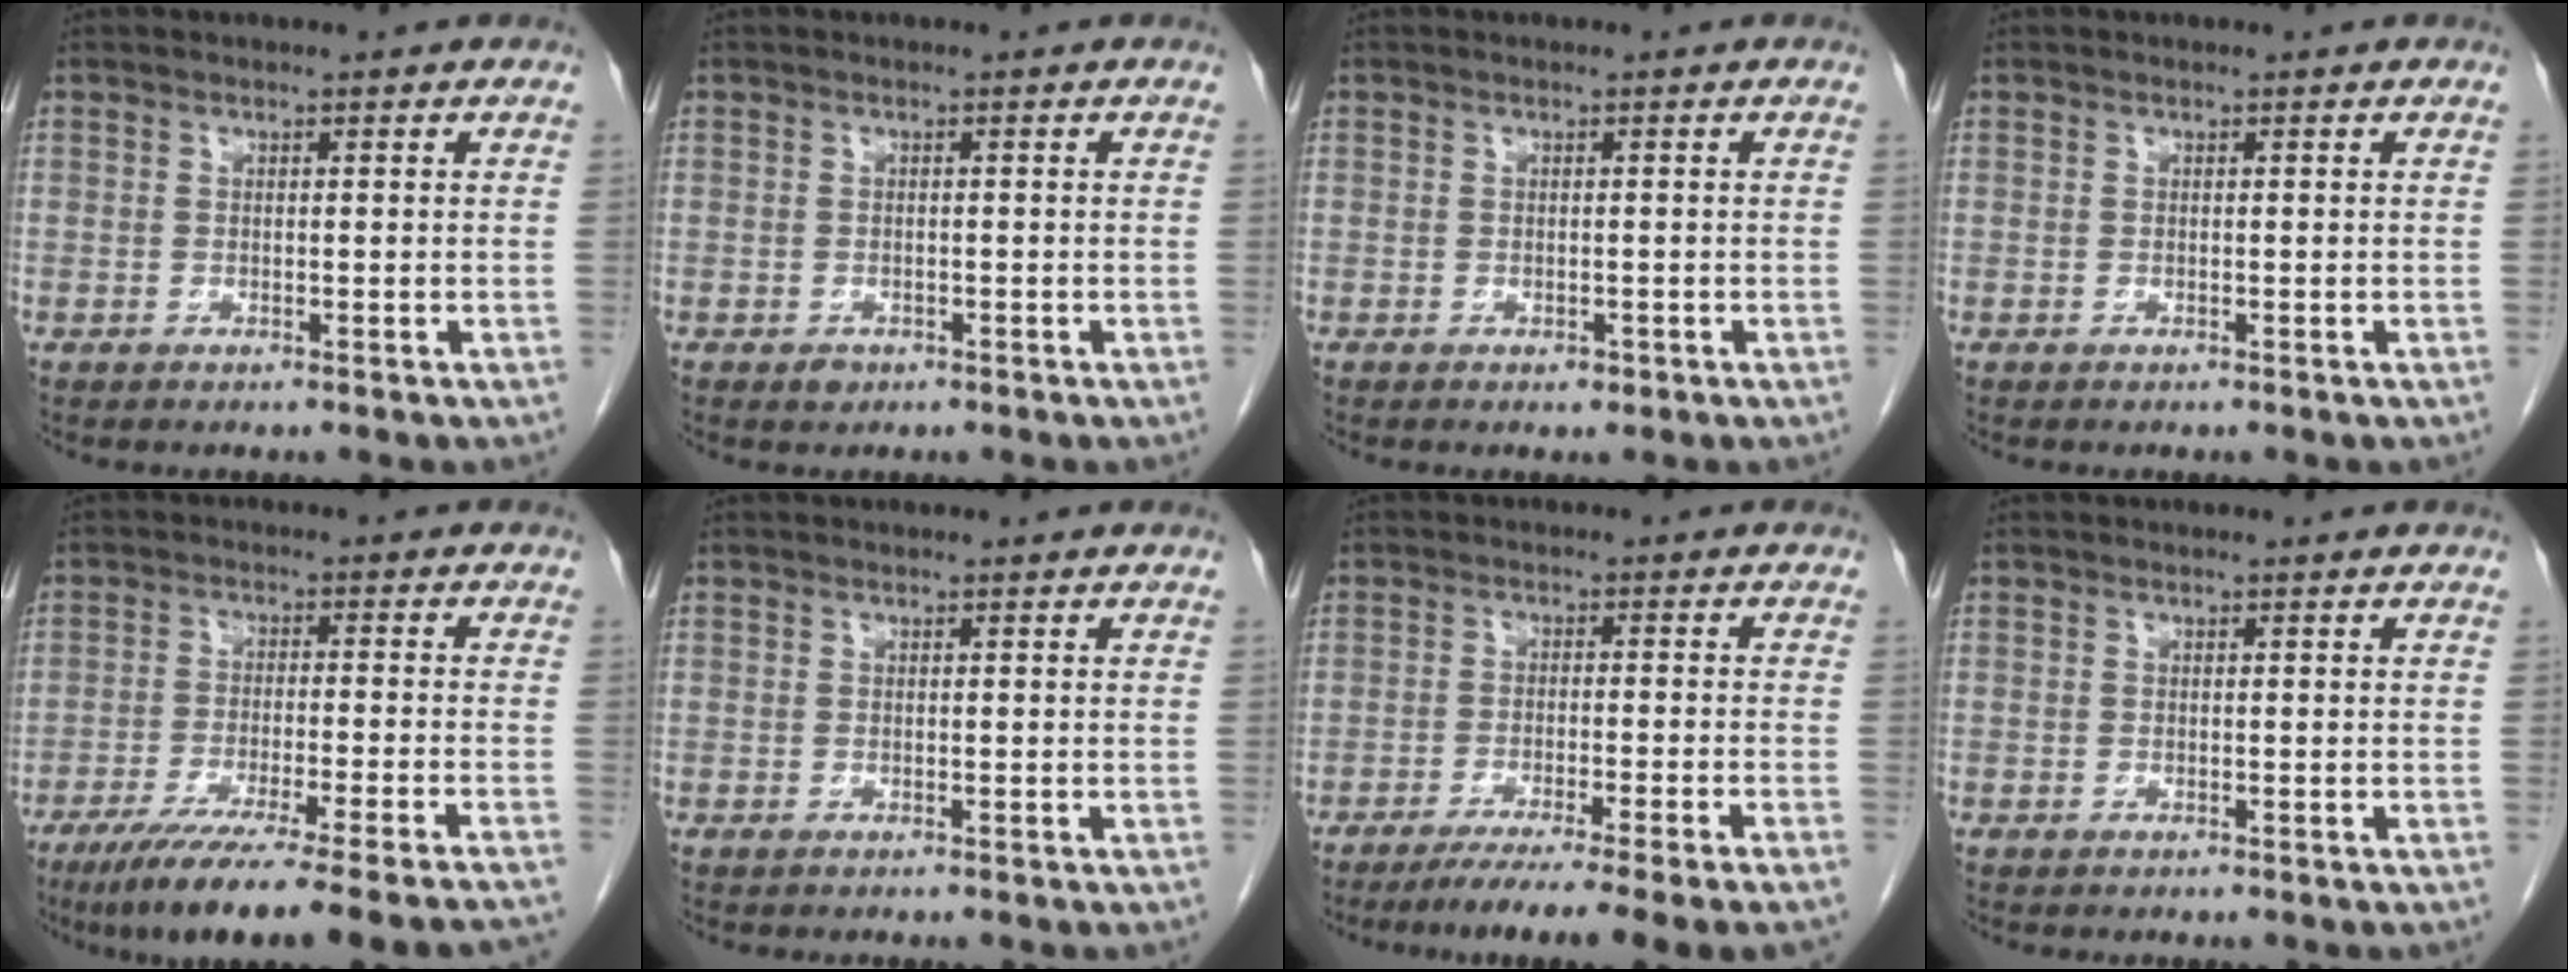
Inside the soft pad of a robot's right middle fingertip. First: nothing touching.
{"total": 1.2, "force": [-0.7, 0.9, 0.4], "torque": [-0.006, 0.002, -0.007]}
{"total": 0.8, "force": [-0.5, 0.4, 0.5], "torque": [-0.011, -0.002, -0.003]}
{"total": 0.0}
{"total": 19.4, "force": [-16.3, -0.5, 10.4], "torque": [-0.112, -0.053, -0.236]}
{"total": 0.0}
{"total": 11.8, "force": [-9.7, -1.4, 6.6], "torque": [-0.081, -0.033, -0.145]}
{"total": 0.0}